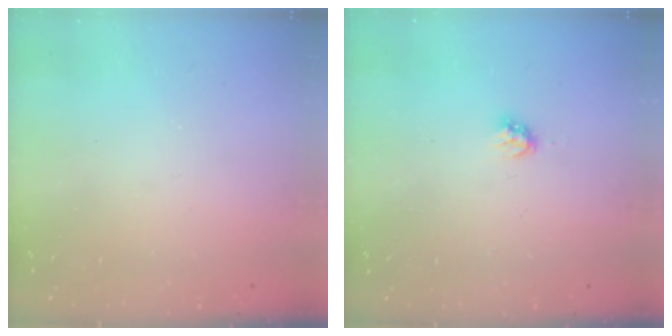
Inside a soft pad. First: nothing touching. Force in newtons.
{"total": 2.8, "press": 2.8, "slide": 0.2}